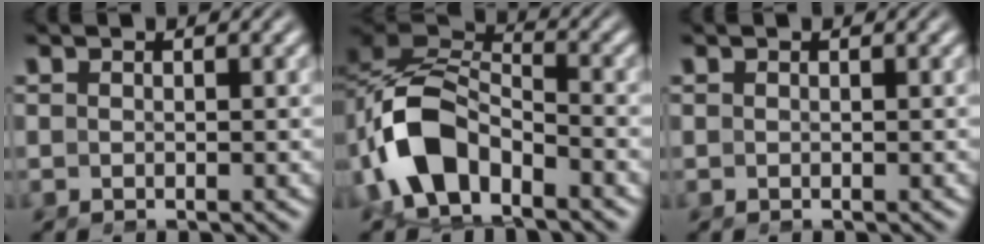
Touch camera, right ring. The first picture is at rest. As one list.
[{"total": 9.7, "force": [-2.3, 7.5, 5.7], "torque": [-0.158, -0.024, -0.042]}, {"total": 0.0}]